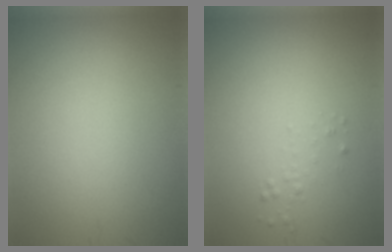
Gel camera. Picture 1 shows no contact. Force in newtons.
{"total": 0.6, "press": 0.6, "slide": 0.1}